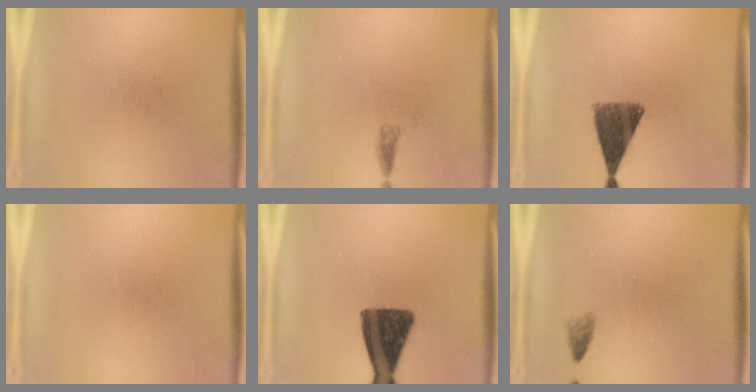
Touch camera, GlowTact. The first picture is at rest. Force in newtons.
{"total": 1.2}
{"total": 10.1}
{"total": 0.0}
{"total": 13.8}
{"total": 1.1}